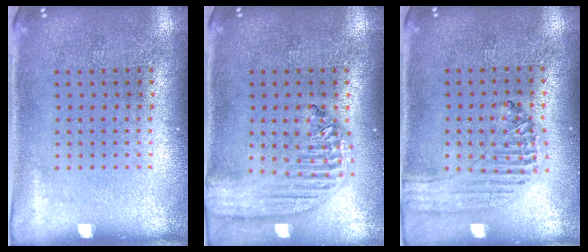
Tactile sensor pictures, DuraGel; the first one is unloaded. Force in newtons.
{"total": 2.2, "press": 1.9, "slide": 1.1}
{"total": 0.5, "press": 0.5, "slide": 0.2}